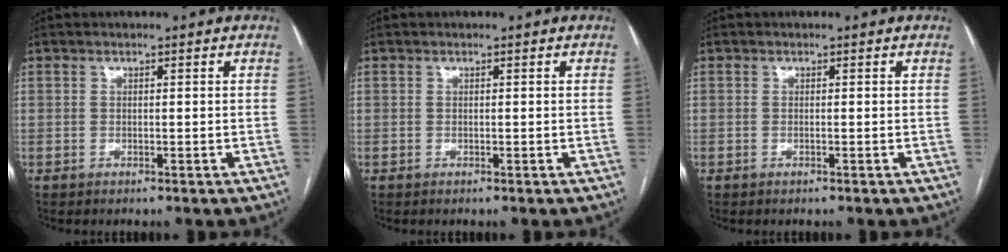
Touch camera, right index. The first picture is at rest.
{"total": 0.0}
{"total": 0.0}